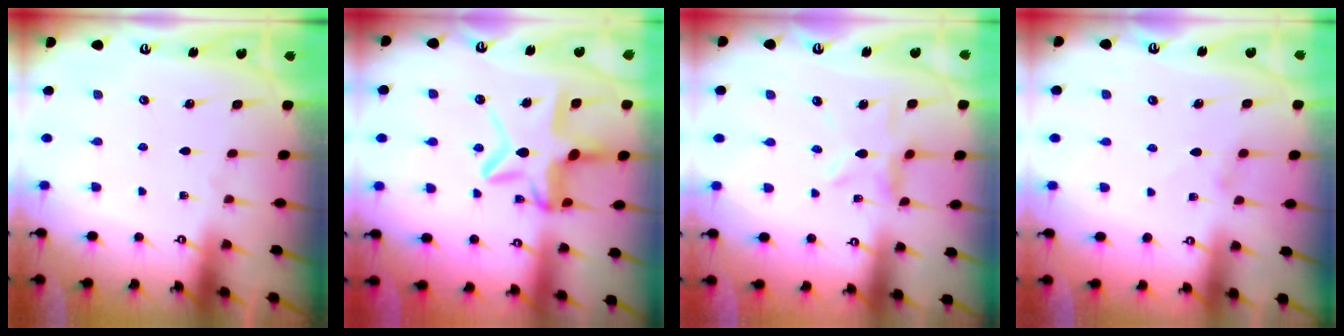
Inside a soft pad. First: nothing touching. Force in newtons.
{"total": 11.8, "press": 11.7, "slide": 1.1}
{"total": 6.2, "press": 6.2, "slide": 0.5}
{"total": 1.4, "press": 1.3, "slide": 0.3}